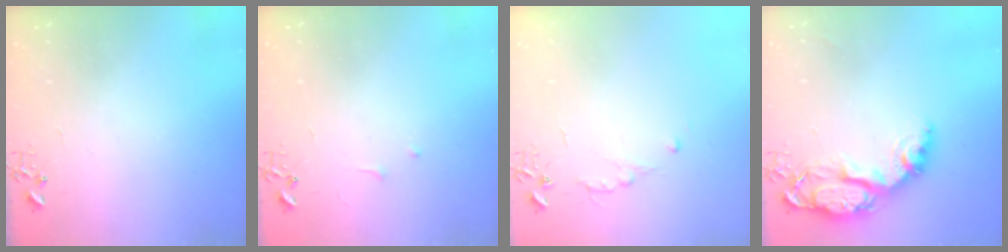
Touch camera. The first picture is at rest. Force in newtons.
{"total": 4.7, "press": 4.7, "slide": 0.7}
{"total": 4.8, "press": 4.8, "slide": 0.7}
{"total": 15.4, "press": 15.3, "slide": 1.2}